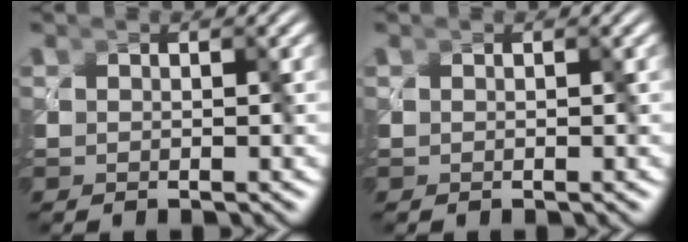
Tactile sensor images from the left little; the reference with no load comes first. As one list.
[{"total": 0.0}]